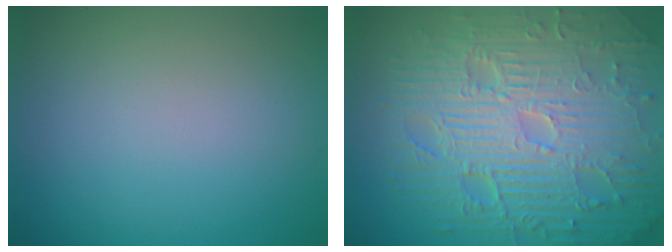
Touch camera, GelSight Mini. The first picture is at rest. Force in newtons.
{"total": 11.9, "press": 7.7, "slide": 9.1}